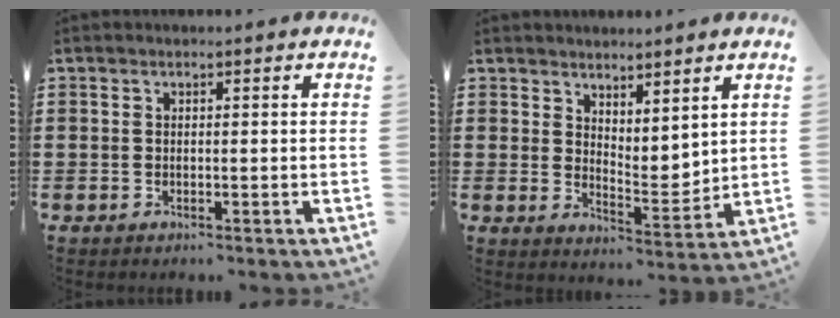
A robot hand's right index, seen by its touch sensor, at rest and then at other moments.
{"total": 4.3, "force": [4.1, 1.0, 0.2], "torque": [-0.011, -0.019, 0.077]}